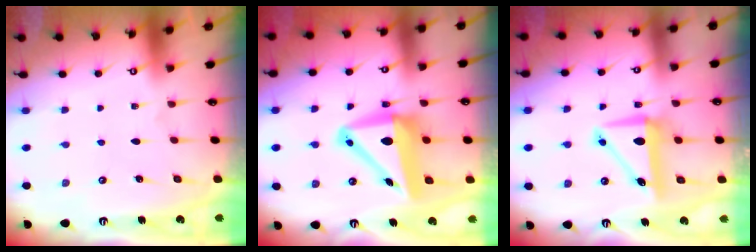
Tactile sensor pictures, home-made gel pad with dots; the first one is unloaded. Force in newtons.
{"total": 12.5, "press": 12.3, "slide": 2.5}
{"total": 7.9, "press": 7.7, "slide": 1.5}